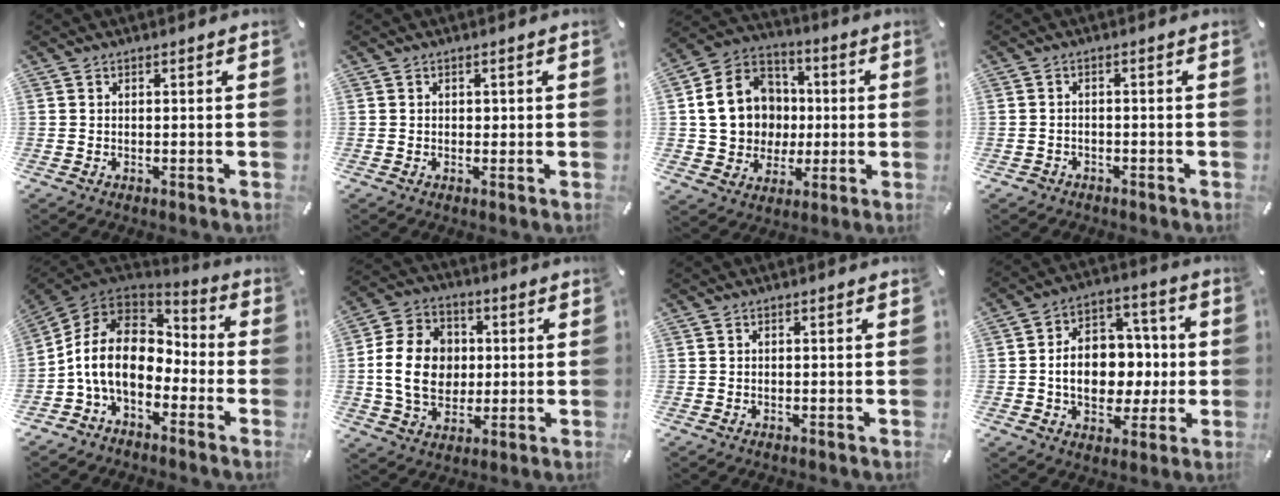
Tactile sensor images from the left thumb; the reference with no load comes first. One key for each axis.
{"total": 0.7, "fx": 0.0, "fy": 0.6, "fz": 0.2, "tx": -0.003, "ty": 0.005, "tz": -0.001}
{"total": 16.9, "fx": 0.5, "fy": 15.3, "fz": 7.1, "tx": -0.135, "ty": 0.018, "tz": 0.019}
{"total": 1.9, "fx": -1.4, "fy": 1.3, "fz": 0.4, "tx": -0.009, "ty": 0.008, "tz": -0.031}
{"total": 13.7, "fx": -3.3, "fy": 9.8, "fz": 9.0, "tx": -0.199, "ty": 0.022, "tz": -0.062}
{"total": 14.2, "fx": 0.2, "fy": 11.6, "fz": 8.2, "tx": -0.180, "ty": 0.016, "tz": 0.003}
{"total": 0.0}
{"total": 13.5, "fx": -1.2, "fy": 10.6, "fz": 8.3, "tx": -0.145, "ty": 0.011, "tz": -0.012}